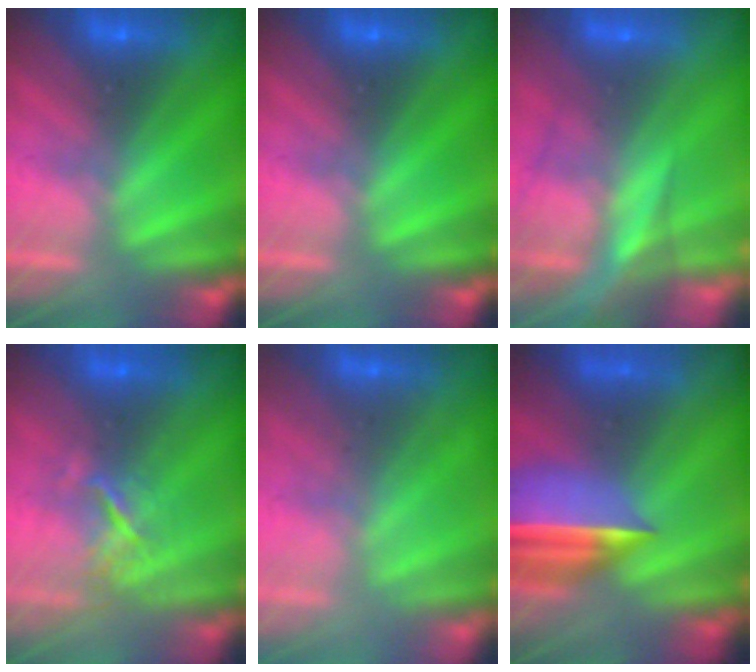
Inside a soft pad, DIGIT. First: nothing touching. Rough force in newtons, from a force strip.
{"total": 0.0}
{"total": 7.5}
{"total": 3.7}
{"total": 2.0}
{"total": 7.8}